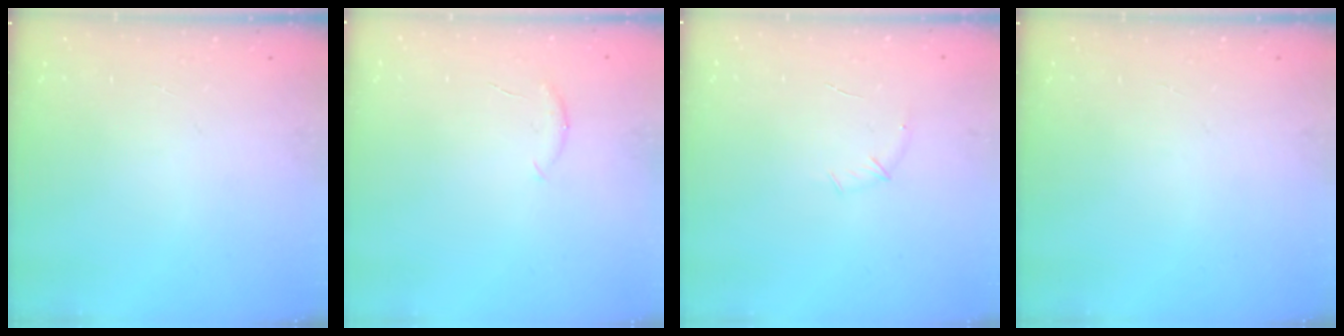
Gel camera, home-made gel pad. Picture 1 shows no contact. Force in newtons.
{"total": 5.0, "press": 4.9, "slide": 1.0}
{"total": 5.0, "press": 4.8, "slide": 1.4}
{"total": 0.0}